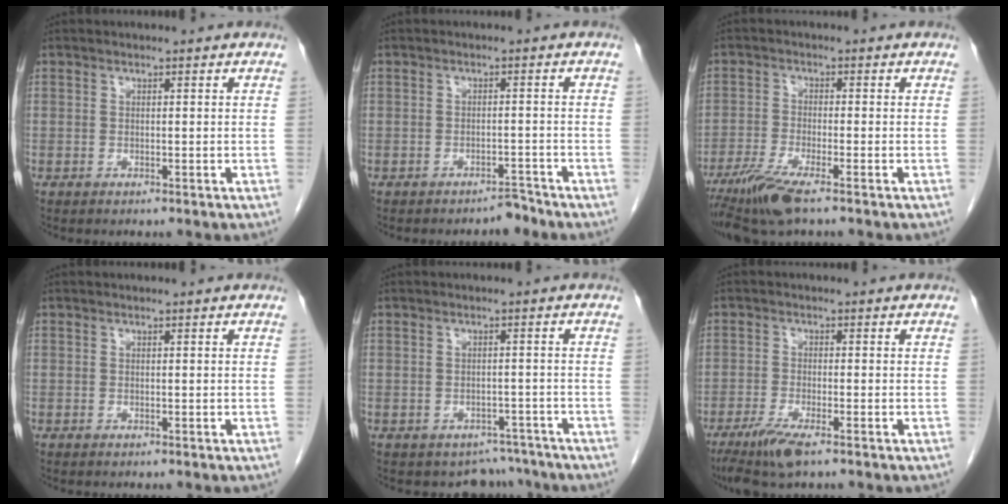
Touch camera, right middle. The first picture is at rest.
{"total": 1.8, "force": [-1.8, 0.4, 0.1], "torque": [0.003, -0.002, -0.023]}
{"total": 6.8, "force": [-4.8, 0.3, 4.8], "torque": [-0.095, -0.021, -0.092]}
{"total": 0.0}
{"total": 5.1, "force": [-4.4, 2.5, -0.7], "torque": [0.022, 0.019, -0.052]}
{"total": 5.5, "force": [-3.8, 0.6, 4.0], "torque": [-0.081, -0.016, -0.068]}